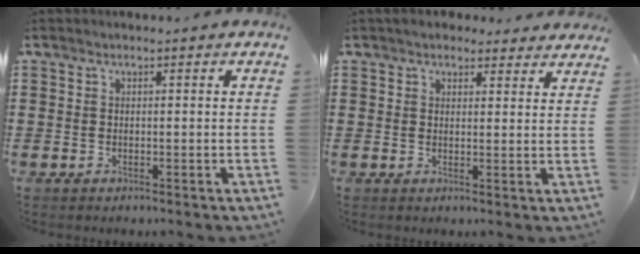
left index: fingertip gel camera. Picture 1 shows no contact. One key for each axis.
{"total": 2.7, "fx": 2.4, "fy": 1.2, "fz": 0.3, "tx": -0.014, "ty": -0.001, "tz": 0.046}